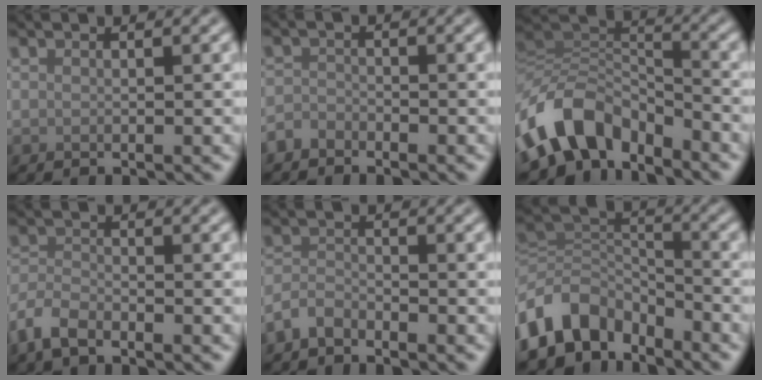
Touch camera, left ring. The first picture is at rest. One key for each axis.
{"total": 1.5, "fx": -1.3, "fy": 0.7, "fz": 0.2, "tx": -0.001, "ty": 0.002, "tz": -0.031}
{"total": 8.4, "fx": -5.4, "fy": 4.8, "fz": 4.3, "tx": -0.066, "ty": 0.000, "tz": -0.111}
{"total": 2.9, "fx": -2.3, "fy": 1.2, "fz": 1.4, "tx": -0.029, "ty": 0.000, "tz": -0.058}
{"total": 1.9, "fx": -1.6, "fy": 0.8, "fz": 0.7, "tx": -0.012, "ty": 0.005, "tz": -0.040}
{"total": 7.9, "fx": -5.1, "fy": 5.1, "fz": 3.3, "tx": -0.051, "ty": 0.000, "tz": -0.109}